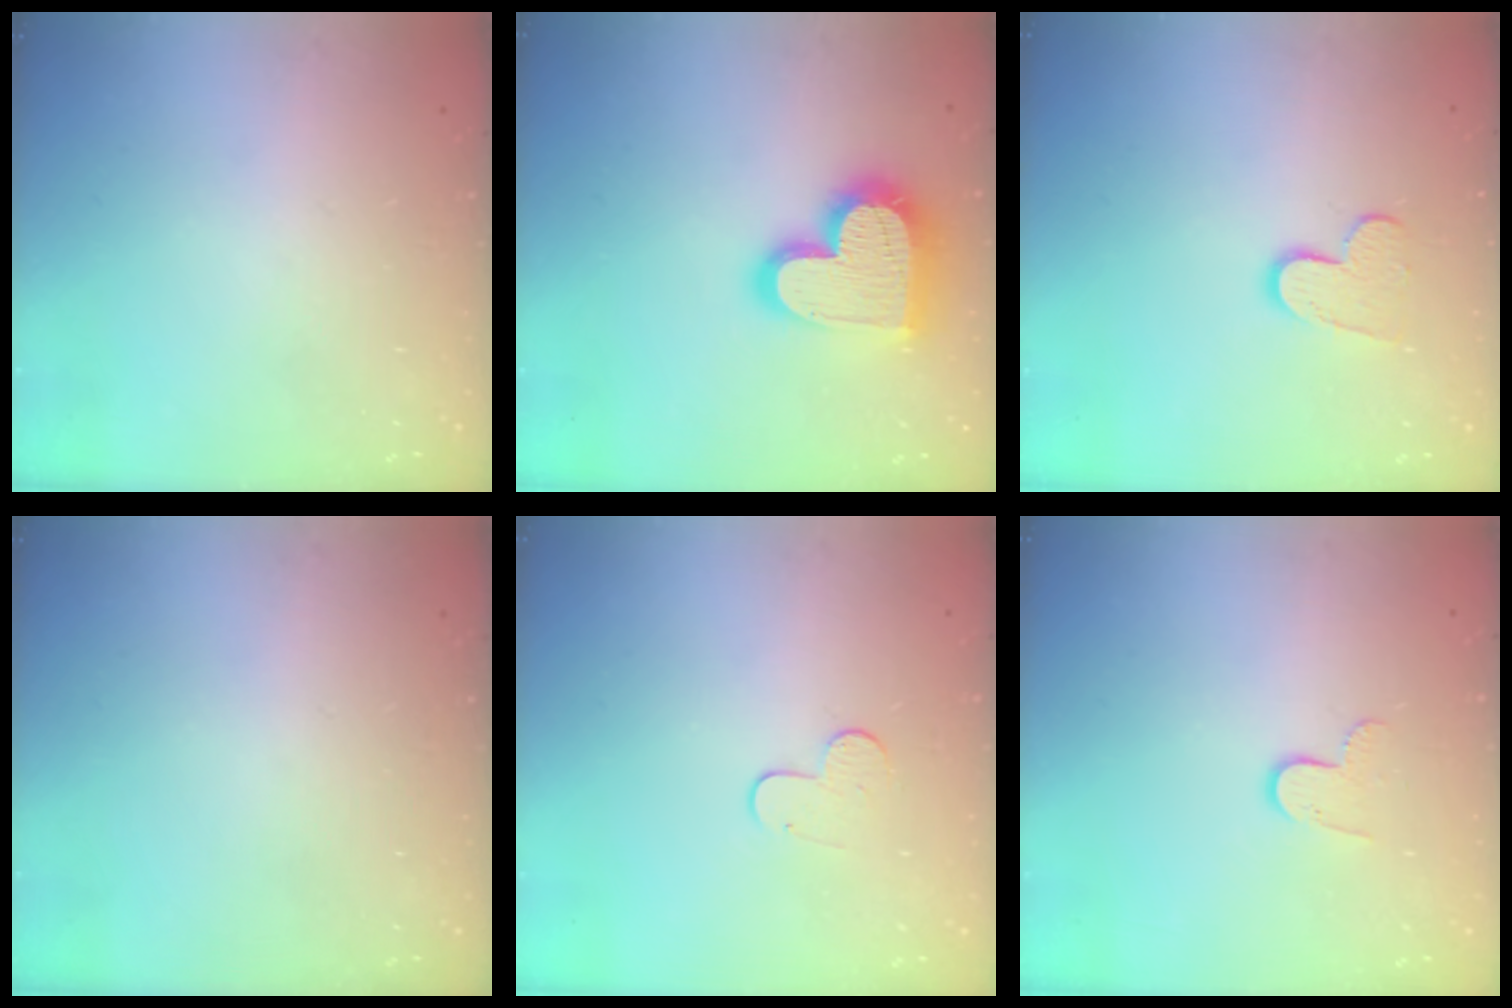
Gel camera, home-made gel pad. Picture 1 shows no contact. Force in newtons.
{"total": 19.8, "press": 19.7, "slide": 1.3}
{"total": 8.3, "press": 8.2, "slide": 0.5}
{"total": 0.0}
{"total": 6.6, "press": 6.5, "slide": 0.6}
{"total": 5.8, "press": 5.8, "slide": 0.5}